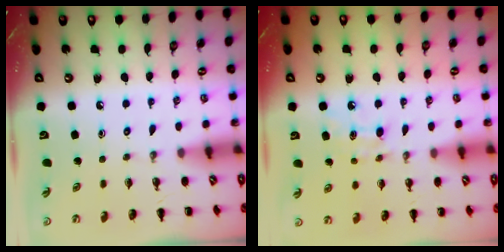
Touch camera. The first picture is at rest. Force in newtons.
{"total": 5.1, "press": 4.9, "slide": 1.4}